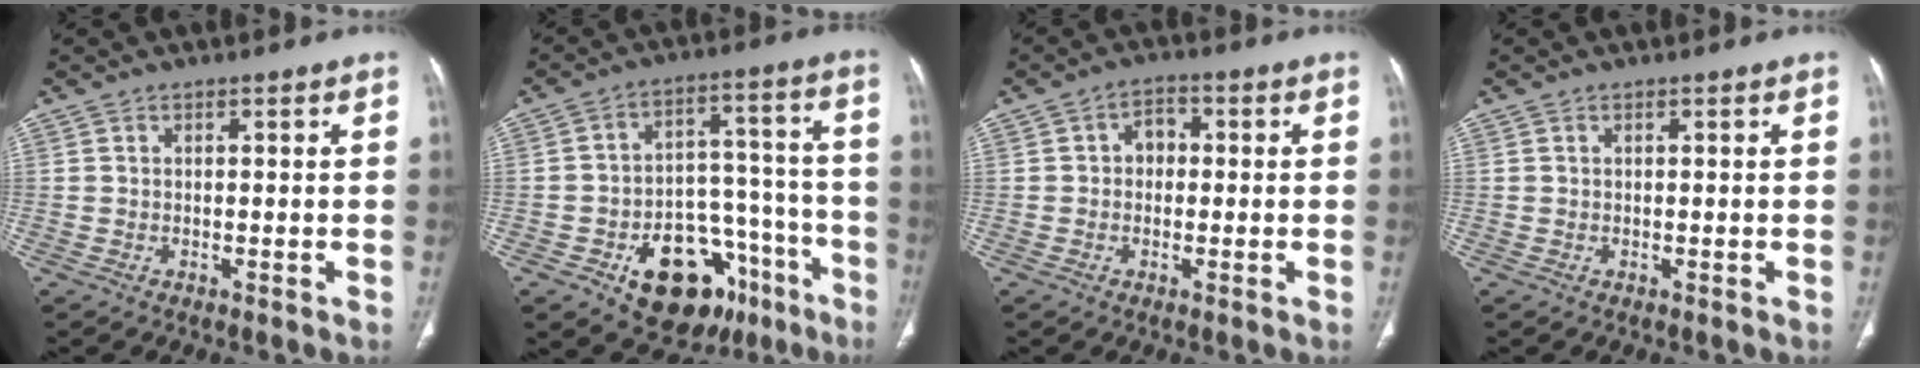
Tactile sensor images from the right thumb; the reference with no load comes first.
{"total": 19.8, "force": [-10.5, 12.0, 11.7], "torque": [-0.116, 0.087, -0.143]}
{"total": 3.8, "force": [0.1, 3.0, 2.4], "torque": [-0.018, 0.014, -0.006]}
{"total": 0.0}